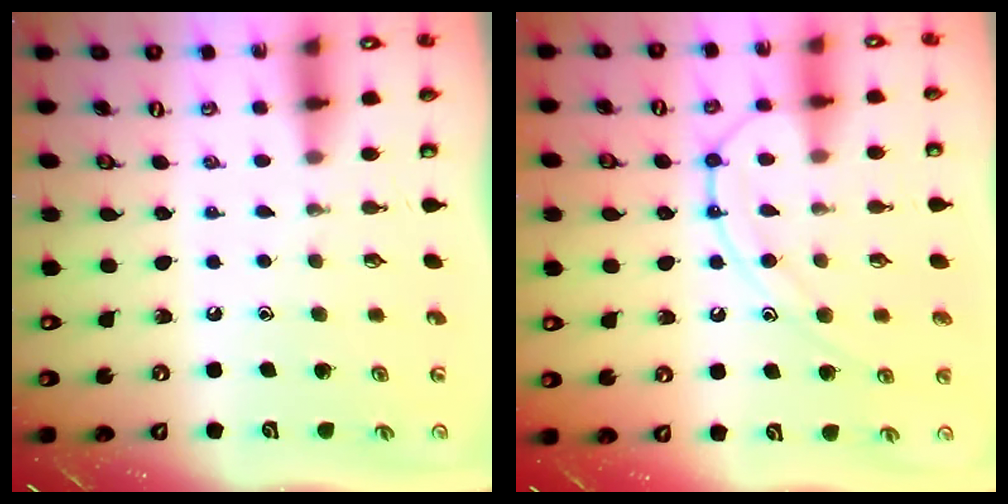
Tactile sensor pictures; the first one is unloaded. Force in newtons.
{"total": 13.2, "press": 13.2, "slide": 1.2}